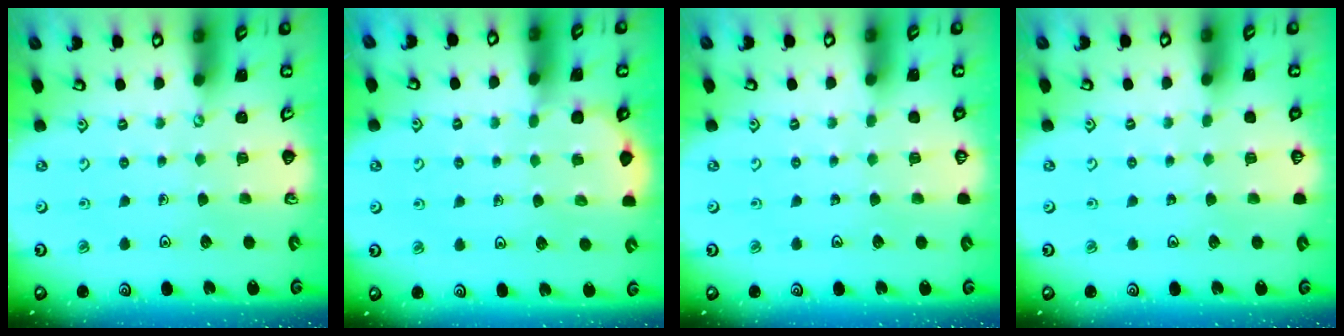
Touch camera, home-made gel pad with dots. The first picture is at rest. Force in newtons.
{"total": 2.4, "press": 2.4, "slide": 0.1}
{"total": 0.0}
{"total": 0.0}